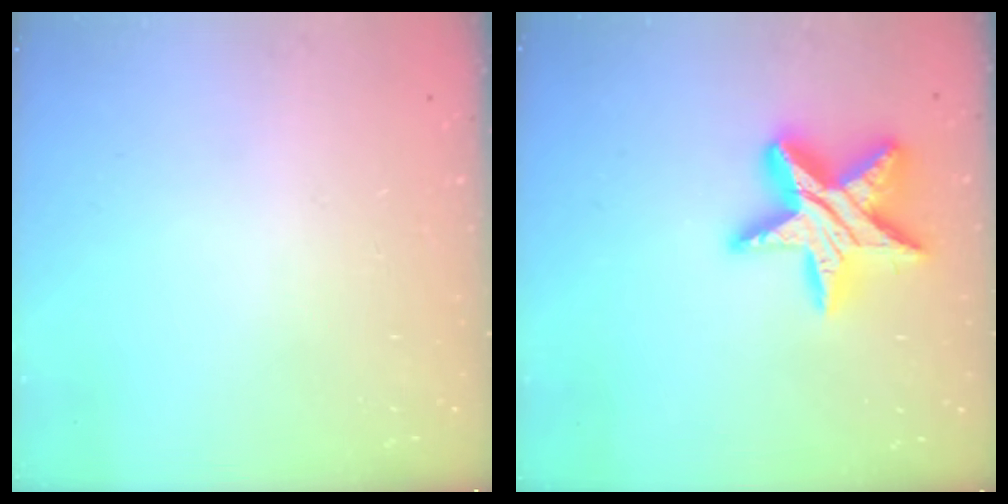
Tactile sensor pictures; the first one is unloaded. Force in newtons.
{"total": 18.4, "press": 18.3, "slide": 1.5}